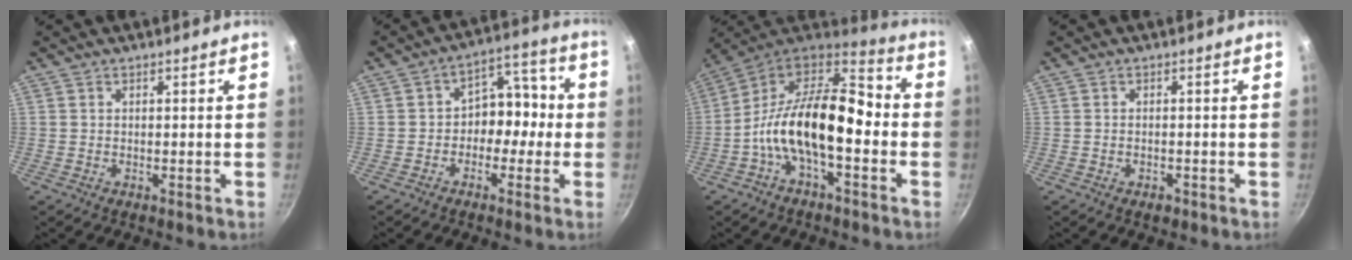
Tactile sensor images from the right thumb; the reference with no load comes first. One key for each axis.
{"total": 8.9, "fx": -1.5, "fy": 6.8, "fz": 5.5, "tx": -0.016, "ty": 0.048, "tz": -0.037}
{"total": 19.1, "fx": -3.5, "fy": 9.6, "fz": 16.1, "tx": -0.267, "ty": 0.051, "tz": -0.082}
{"total": 1.6, "fx": -0.9, "fy": 0.9, "fz": 0.9, "tx": -0.017, "ty": 0.005, "tz": -0.012}